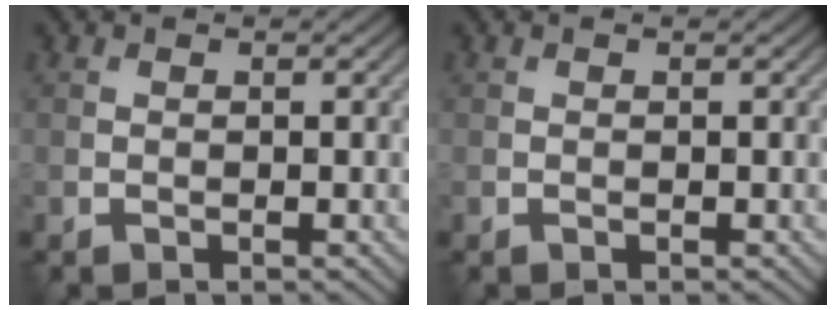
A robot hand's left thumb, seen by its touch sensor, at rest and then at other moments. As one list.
[{"total": 0.0}]